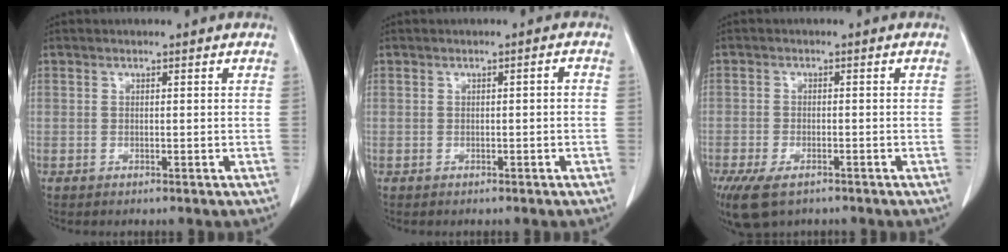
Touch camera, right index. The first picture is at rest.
{"total": 1.0, "force": [-0.3, 0.2, 0.9], "torque": [-0.011, 0.005, -0.005]}
{"total": 8.4, "force": [-5.4, 4.0, 4.9], "torque": [-0.101, -0.013, -0.092]}